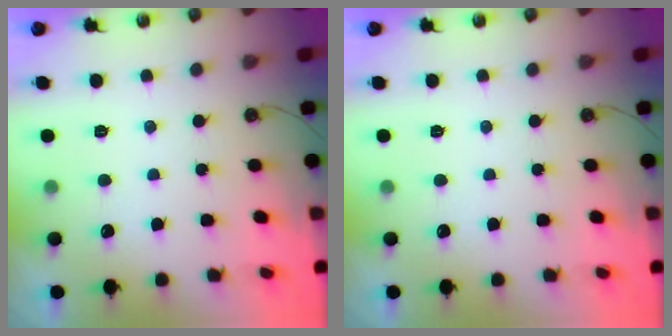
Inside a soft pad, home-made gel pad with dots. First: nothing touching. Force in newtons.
{"total": 0.0}